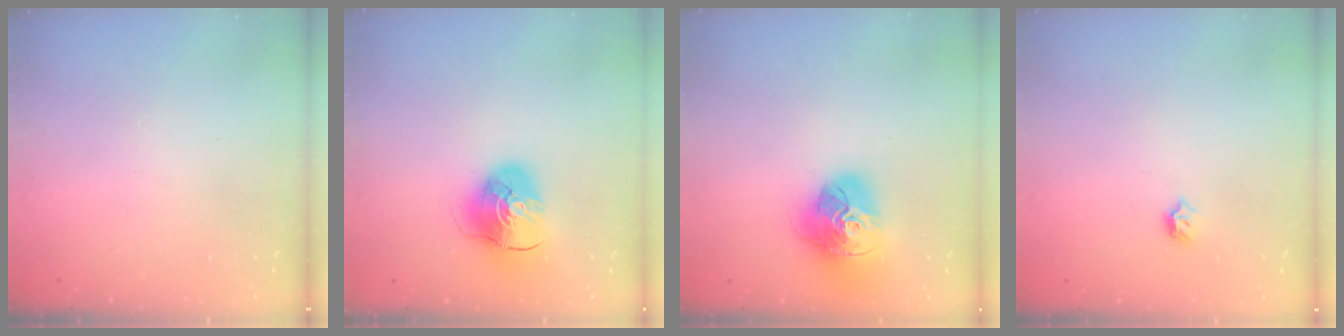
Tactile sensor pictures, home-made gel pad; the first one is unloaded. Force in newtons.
{"total": 9.1, "press": 9.0, "slide": 1.2}
{"total": 18.8, "press": 18.6, "slide": 2.1}
{"total": 4.8, "press": 4.7, "slide": 1.0}